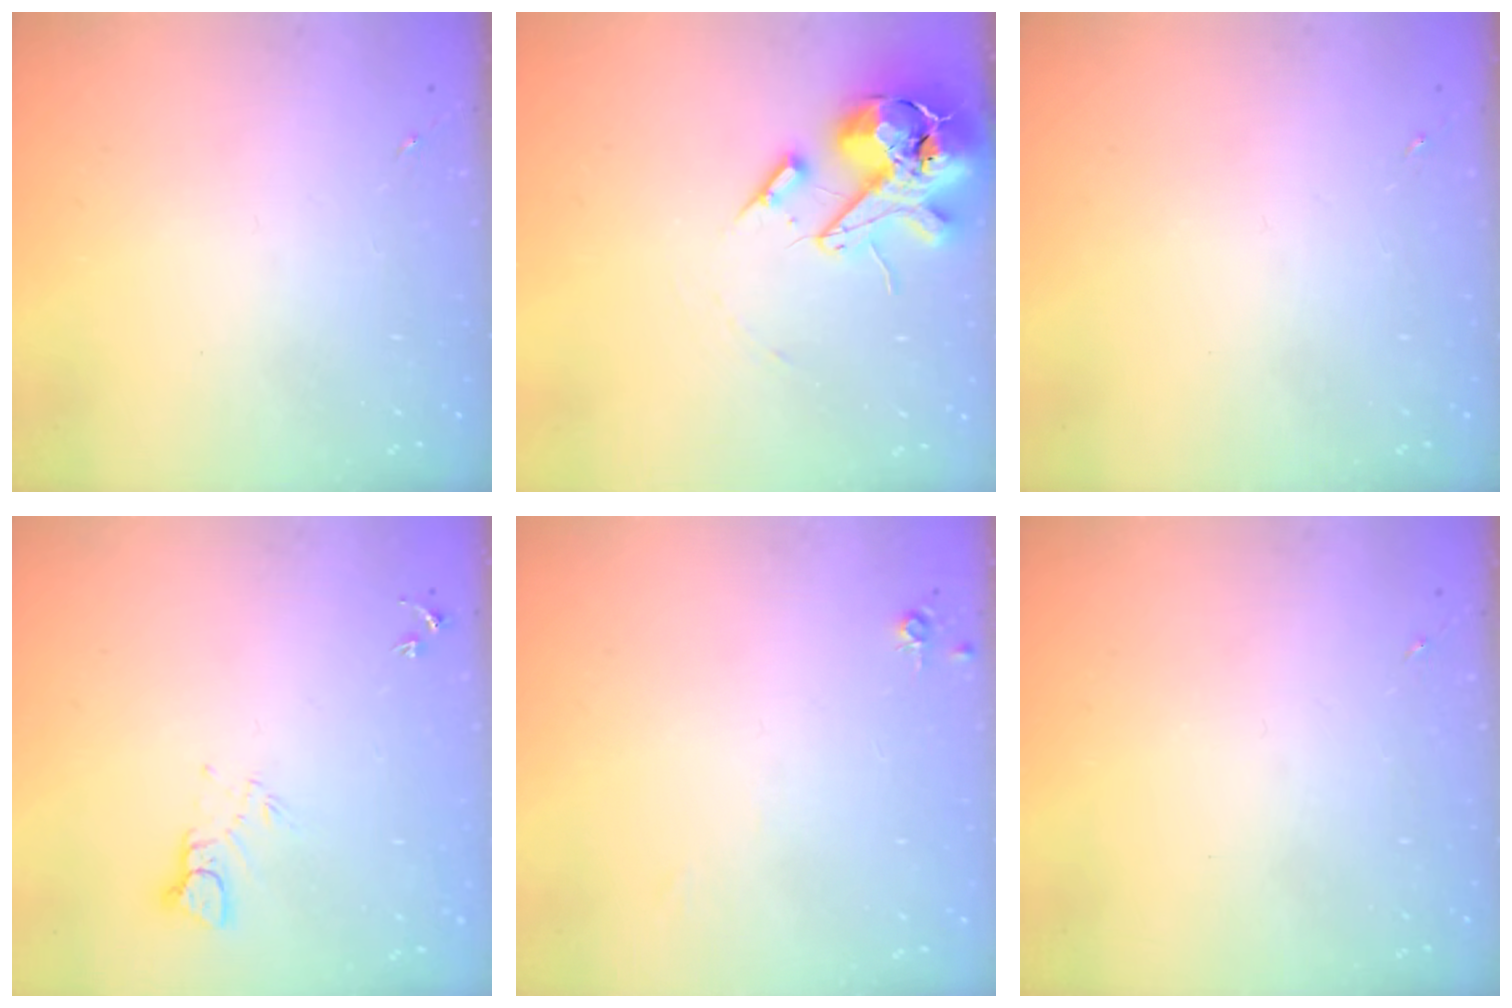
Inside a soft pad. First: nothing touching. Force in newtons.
{"total": 16.2, "press": 16.0, "slide": 2.7}
{"total": 0.0}
{"total": 4.7, "press": 4.7, "slide": 0.3}
{"total": 4.7, "press": 4.7, "slide": 0.7}
{"total": 0.0}